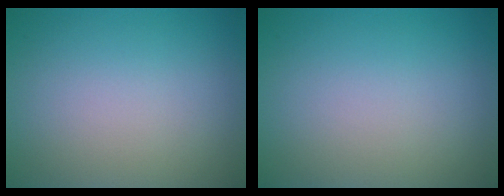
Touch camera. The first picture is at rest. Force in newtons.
{"total": 0.0}